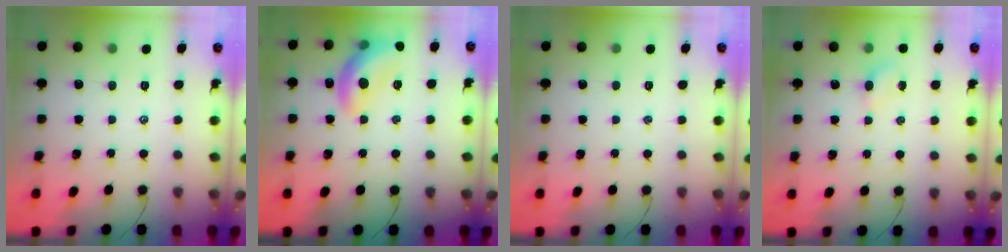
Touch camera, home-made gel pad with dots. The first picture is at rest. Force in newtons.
{"total": 13.9, "press": 13.7, "slide": 2.0}
{"total": 0.0}
{"total": 2.9, "press": 2.8, "slide": 0.9}